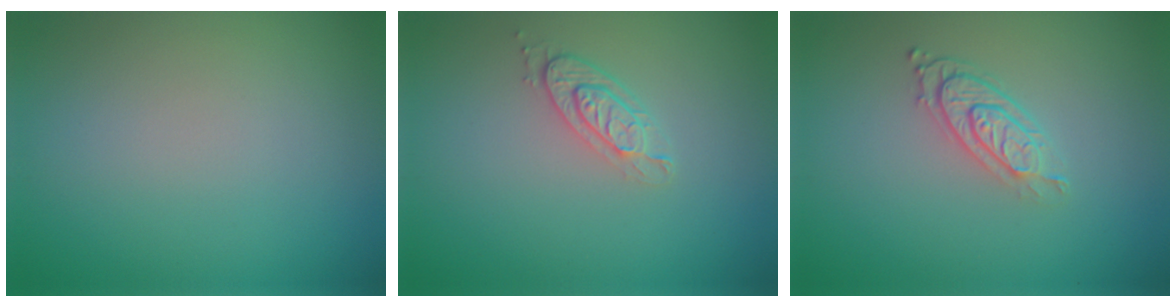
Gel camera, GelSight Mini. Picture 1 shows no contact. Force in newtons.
{"total": 2.1, "press": 1.8, "slide": 1.1}
{"total": 3.2, "press": 2.3, "slide": 2.3}